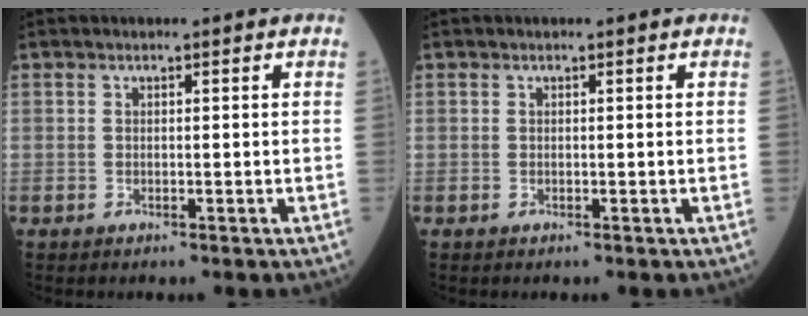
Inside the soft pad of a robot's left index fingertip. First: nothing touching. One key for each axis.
{"total": 0.0}